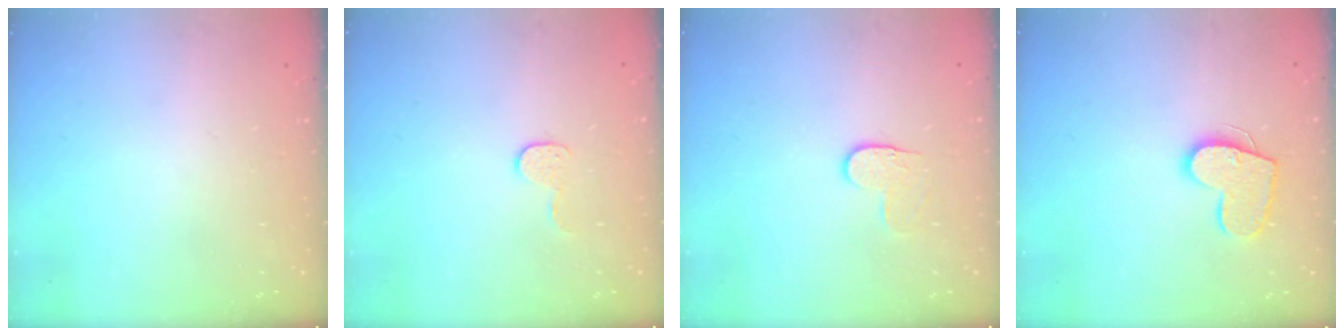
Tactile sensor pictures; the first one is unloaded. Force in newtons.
{"total": 5.7, "press": 5.7, "slide": 0.3}
{"total": 3.8, "press": 3.8, "slide": 0.4}
{"total": 12.4, "press": 12.4, "slide": 0.7}